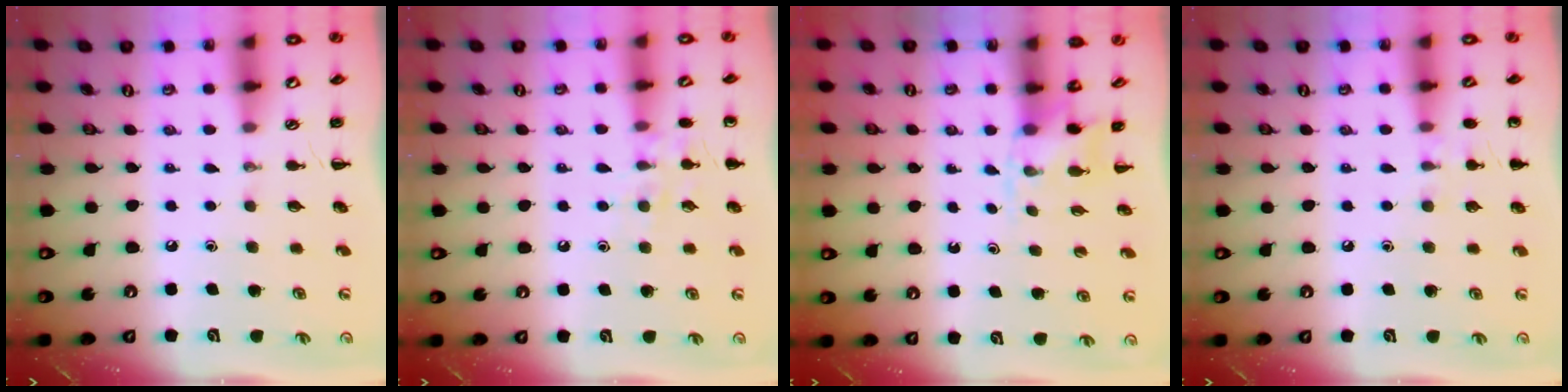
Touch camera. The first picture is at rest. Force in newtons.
{"total": 7.7, "press": 7.5, "slide": 1.4}
{"total": 2.9, "press": 2.7, "slide": 1.2}
{"total": 5.6, "press": 5.4, "slide": 1.4}